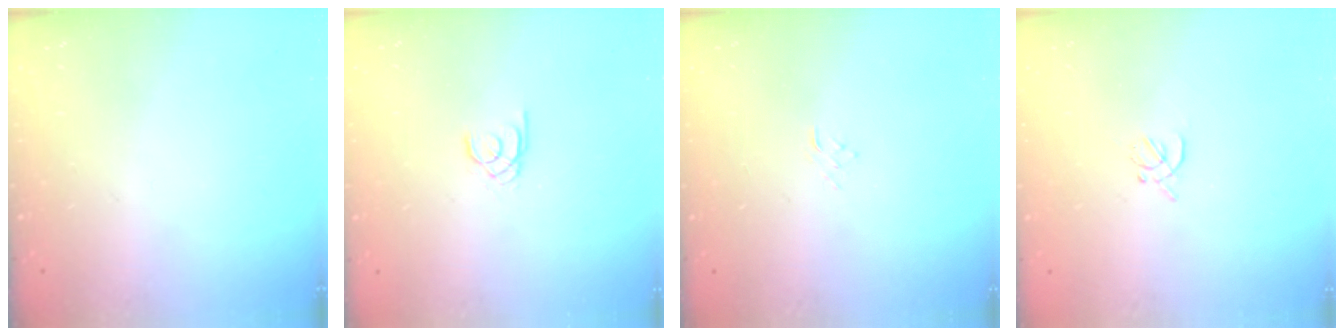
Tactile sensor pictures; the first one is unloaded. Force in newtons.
{"total": 1.3, "press": 1.3, "slide": 0.1}
{"total": 3.7, "press": 3.7, "slide": 0.1}
{"total": 1.4, "press": 1.3, "slide": 0.5}